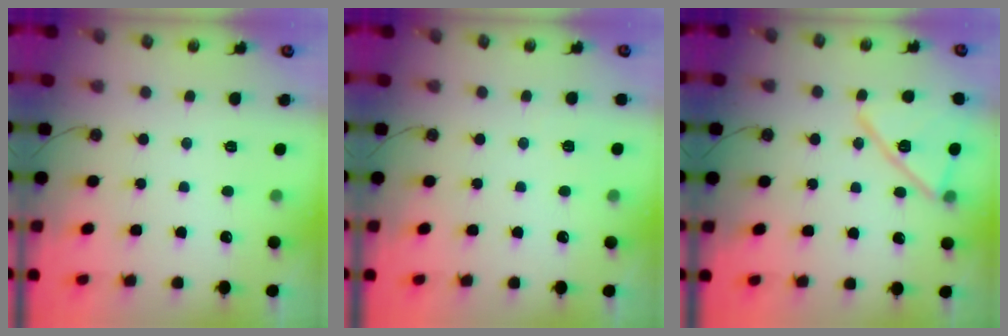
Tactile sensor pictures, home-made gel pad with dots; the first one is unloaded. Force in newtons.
{"total": 1.7, "press": 1.7, "slide": 0.4}
{"total": 15.2, "press": 14.9, "slide": 3.0}